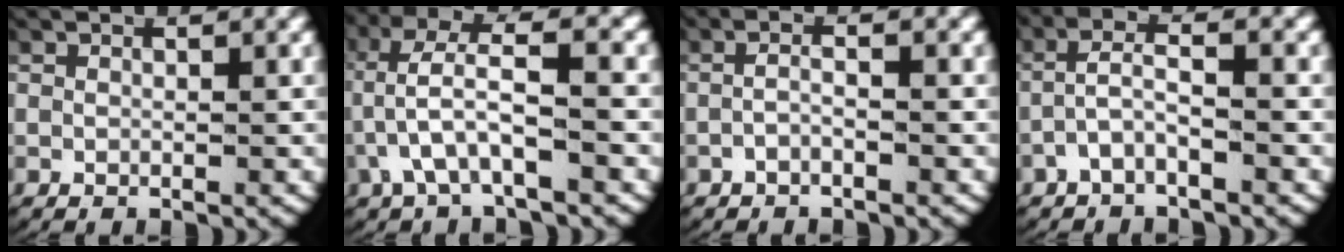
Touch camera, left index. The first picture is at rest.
{"total": 5.4, "force": [0.9, 2.8, 4.6], "torque": [-0.110, 0.002, 0.018]}
{"total": 1.6, "force": [-0.8, 0.3, 1.4], "torque": [-0.030, -0.003, -0.013]}
{"total": 2.5, "force": [-0.5, 1.0, 2.2], "torque": [-0.056, -0.001, -0.009]}